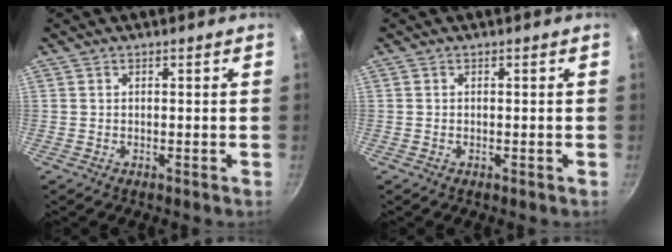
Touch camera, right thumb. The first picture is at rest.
{"total": 0.0}